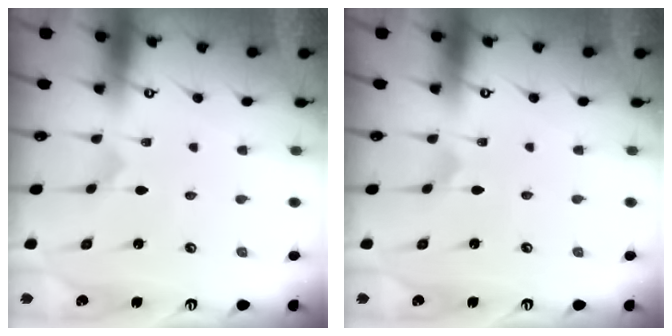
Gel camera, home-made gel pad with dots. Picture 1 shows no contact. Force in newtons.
{"total": 0.5, "press": 0.5, "slide": 0.0}